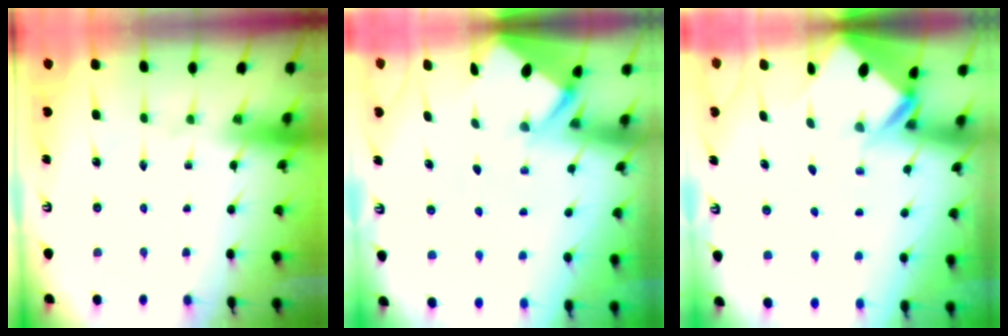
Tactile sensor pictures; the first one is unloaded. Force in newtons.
{"total": 2.7, "press": 2.7, "slide": 0.3}
{"total": 3.4, "press": 3.4, "slide": 0.2}